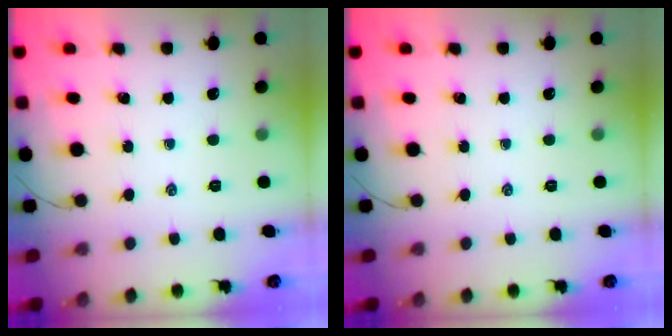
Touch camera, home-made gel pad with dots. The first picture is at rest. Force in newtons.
{"total": 0.0}